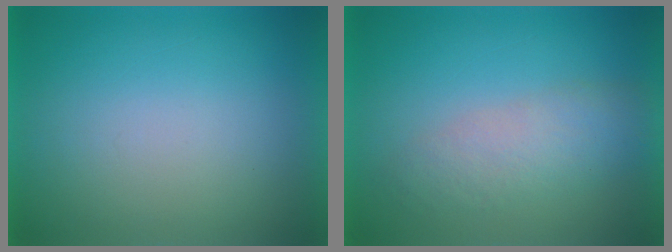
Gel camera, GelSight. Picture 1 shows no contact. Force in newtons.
{"total": 2.9}